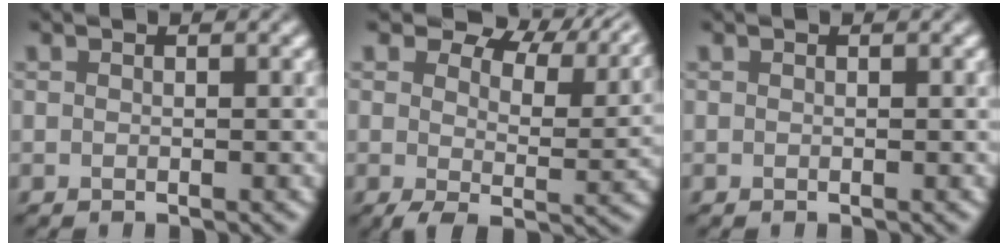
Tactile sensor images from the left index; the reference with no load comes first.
{"total": 7.4, "force": [4.5, 3.8, 4.4], "torque": [-0.063, -0.008, 0.071]}
{"total": 0.0}